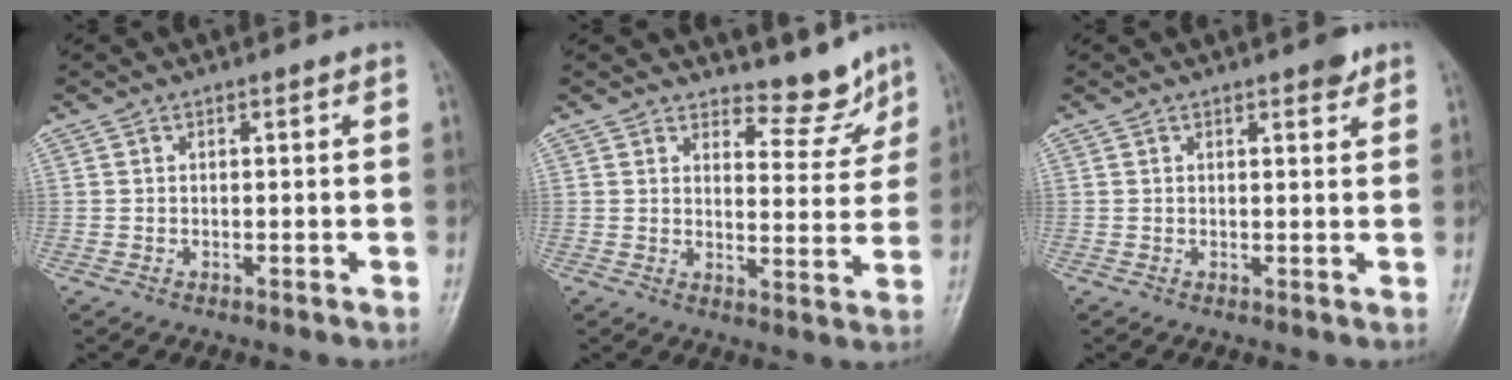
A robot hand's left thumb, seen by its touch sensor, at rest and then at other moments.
{"total": 6.9, "force": [6.3, 2.4, 1.4], "torque": [0.005, -0.062, 0.089]}
{"total": 2.4, "force": [1.6, 0.8, 1.5], "torque": [-0.015, -0.008, 0.020]}